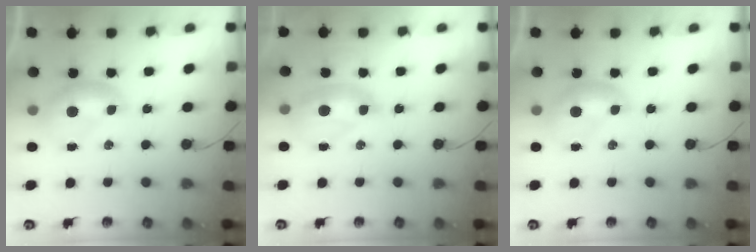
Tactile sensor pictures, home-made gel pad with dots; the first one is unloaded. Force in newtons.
{"total": 2.6, "press": 2.5, "slide": 0.5}
{"total": 0.0}